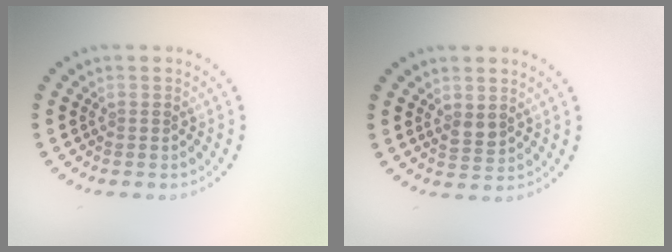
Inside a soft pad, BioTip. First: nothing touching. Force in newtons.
{"total": 1.4, "press": 1.3, "slide": 0.5}